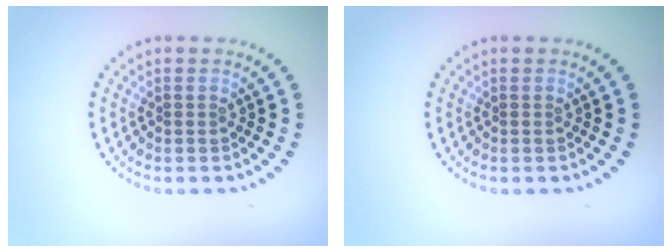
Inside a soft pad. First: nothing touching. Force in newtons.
{"total": 0.0}